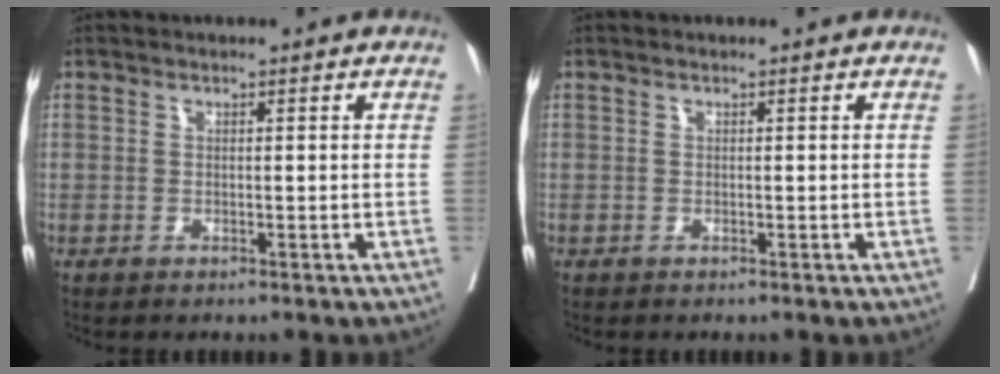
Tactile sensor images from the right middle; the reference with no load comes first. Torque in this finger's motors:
{"motor_torque": [-0.08, -0.19, 0.09, 0.03]}